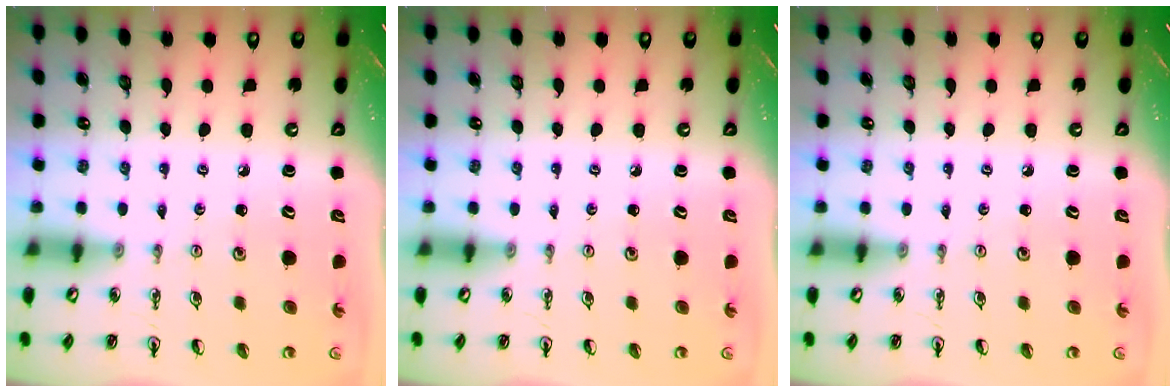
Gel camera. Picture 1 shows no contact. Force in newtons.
{"total": 0.0}
{"total": 0.0}